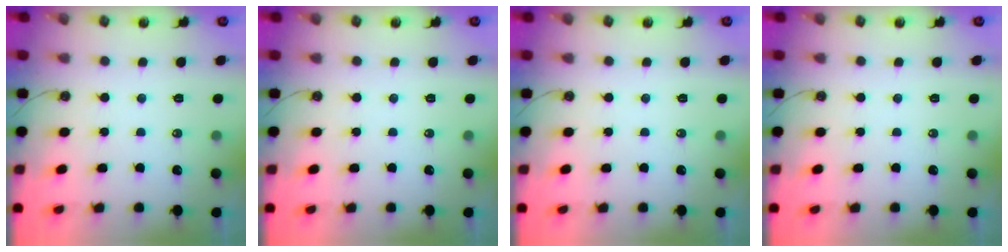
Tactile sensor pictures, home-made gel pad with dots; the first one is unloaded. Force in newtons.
{"total": 0.0}
{"total": 0.0}
{"total": 0.0}